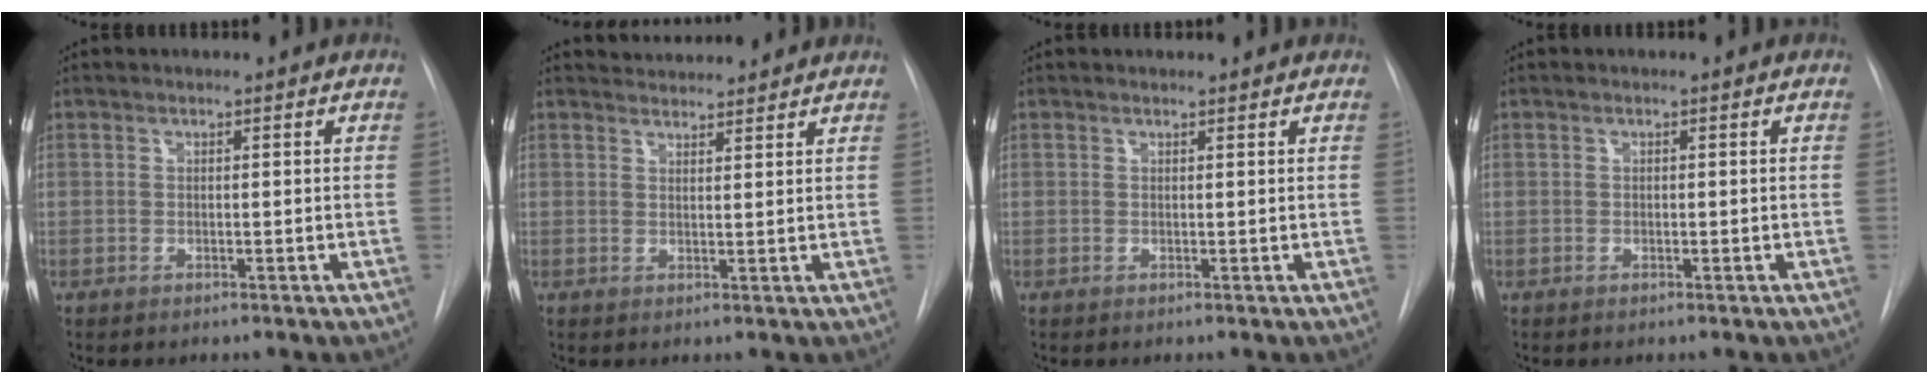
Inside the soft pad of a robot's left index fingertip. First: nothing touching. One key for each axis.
{"total": 4.6, "fx": 4.6, "fy": 0.5, "fz": 0.5, "tx": -0.012, "ty": 0.019, "tz": 0.060}
{"total": 2.3, "fx": 2.2, "fy": 0.5, "fz": 0.5, "tx": -0.011, "ty": 0.008, "tz": 0.019}
{"total": 0.5, "fx": -0.5, "fy": 0.0, "fz": 0.1, "tx": 0.001, "ty": -0.006, "tz": -0.009}